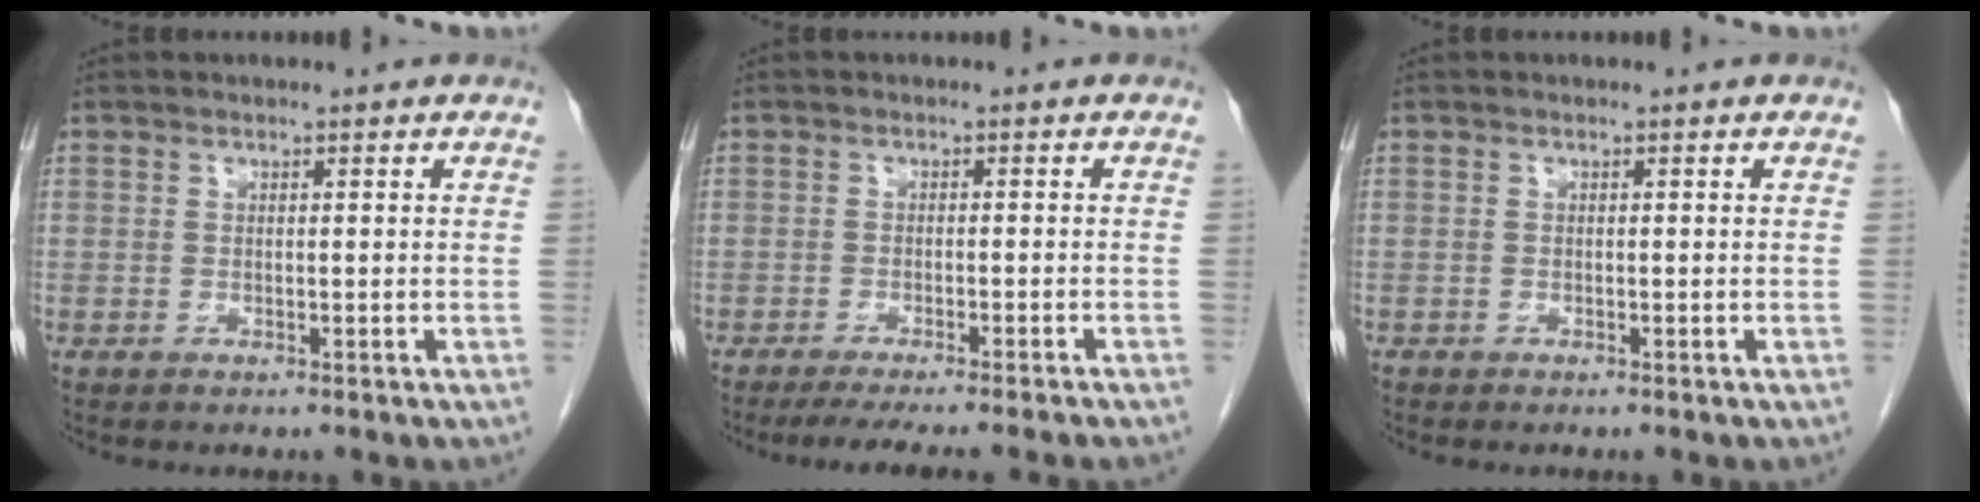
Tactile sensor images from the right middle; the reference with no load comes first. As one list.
[{"total": 9.7, "force": [-8.3, -0.5, 4.8], "torque": [-0.042, -0.019, -0.116]}, {"total": 0.0}]